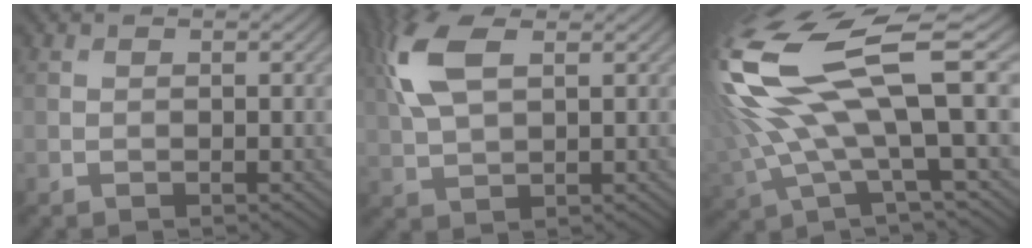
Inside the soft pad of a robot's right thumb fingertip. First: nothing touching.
{"total": 8.6, "force": [3.1, 4.1, 7.0], "torque": [-0.186, 0.019, 0.059]}
{"total": 17.0, "force": [3.0, 5.1, 15.9], "torque": [-0.377, 0.000, 0.064]}